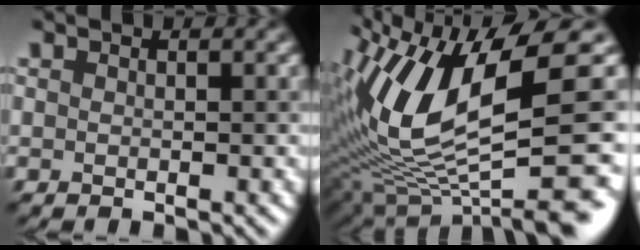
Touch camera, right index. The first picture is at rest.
{"total": 13.4, "force": [1.0, 4.4, 12.6], "torque": [-0.247, -0.003, 0.038]}